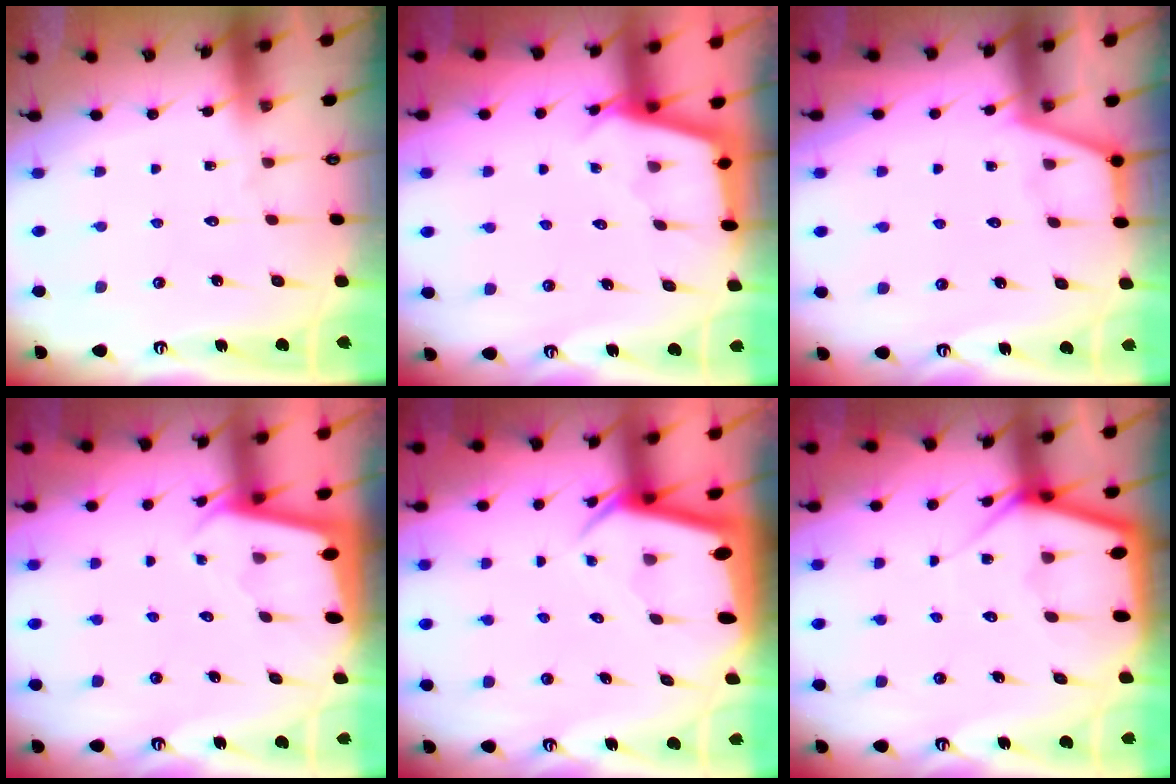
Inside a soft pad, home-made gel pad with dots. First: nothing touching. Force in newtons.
{"total": 2.9, "press": 2.9, "slide": 0.3}
{"total": 2.1, "press": 2.1, "slide": 0.4}
{"total": 1.9, "press": 1.9, "slide": 0.0}
{"total": 4.0, "press": 4.0, "slide": 0.3}
{"total": 6.3, "press": 6.3, "slide": 0.5}